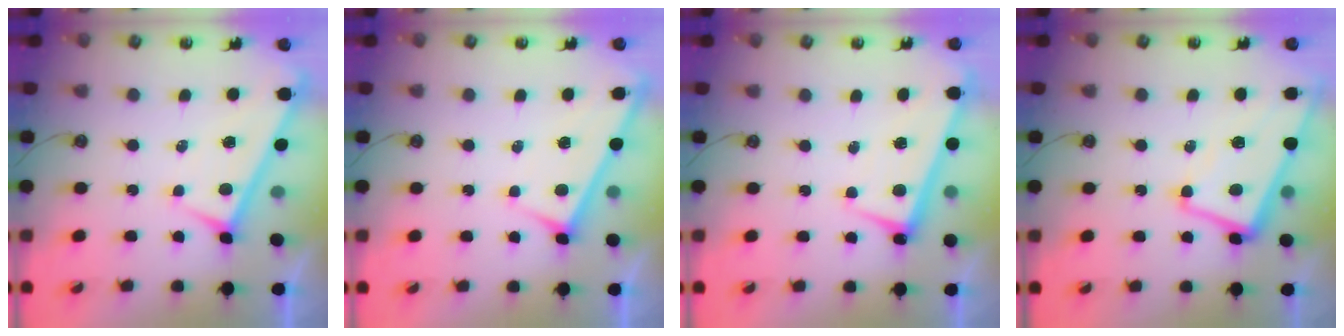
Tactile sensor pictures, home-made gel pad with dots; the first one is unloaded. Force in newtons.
{"total": 3.0, "press": 2.9, "slide": 0.3}
{"total": 1.3, "press": 1.0, "slide": 0.8}
{"total": 3.2, "press": 3.0, "slide": 1.1}